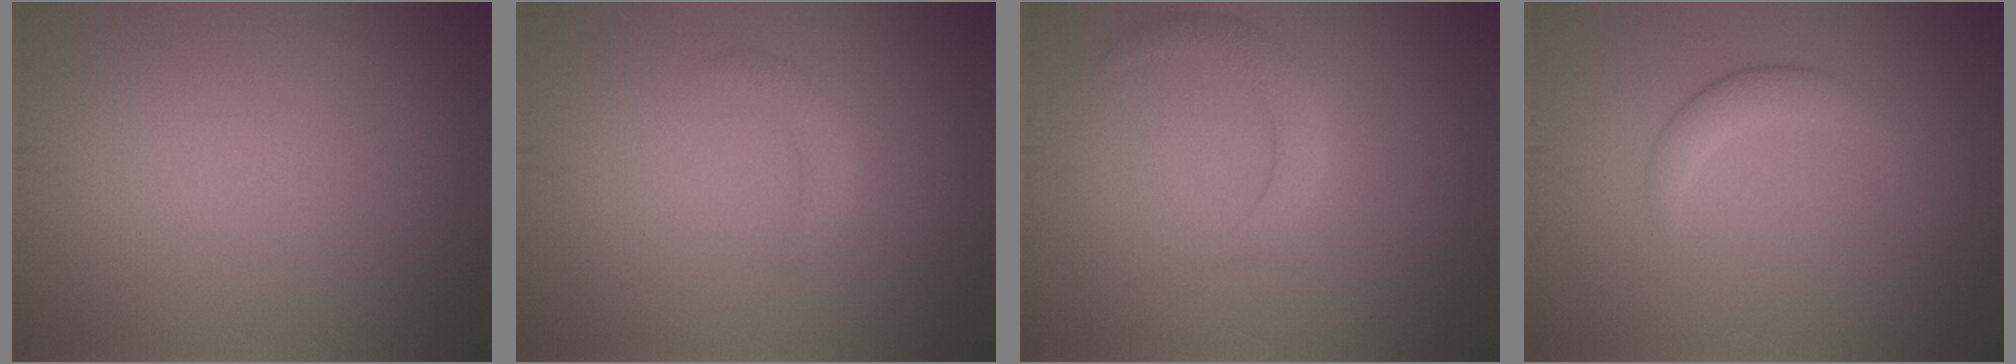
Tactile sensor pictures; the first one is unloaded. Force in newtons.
{"total": 1.6, "press": 1.6, "slide": 0.1}
{"total": 2.2, "press": 2.2, "slide": 0.2}
{"total": 2.3, "press": 2.3, "slide": 0.1}